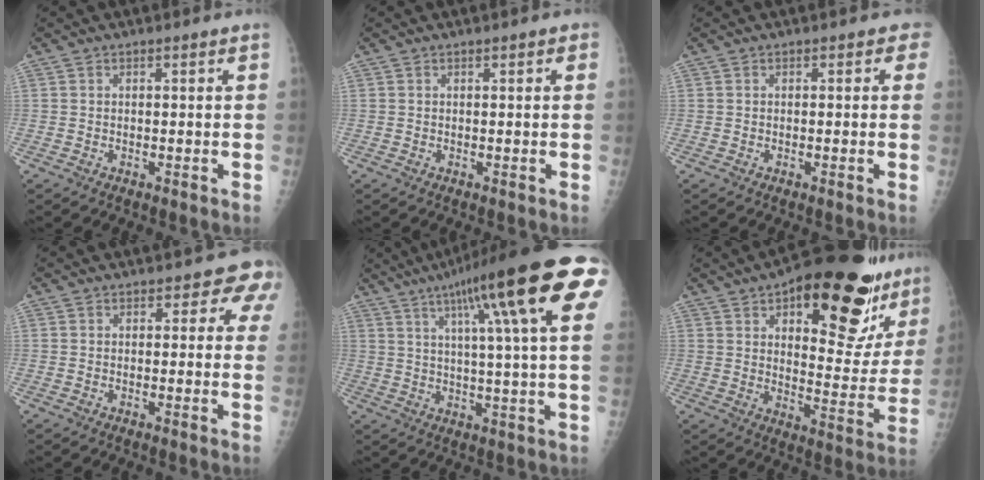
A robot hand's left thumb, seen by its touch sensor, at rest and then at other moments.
{"total": 1.0, "force": [0.4, 0.5, 0.7], "torque": [-0.005, 0.002, 0.003]}
{"total": 1.3, "force": [0.4, 1.0, 0.8], "torque": [0.017, 0.006, -0.008]}
{"total": 4.3, "force": [2.5, 2.8, 2.1], "torque": [0.014, -0.008, 0.008]}
{"total": 23.5, "force": [10.1, 3.1, 21.0], "torque": [-0.300, 0.005, 0.131]}
{"total": 26.5, "force": [15.8, 9.9, 18.8], "torque": [-0.206, -0.054, 0.220]}